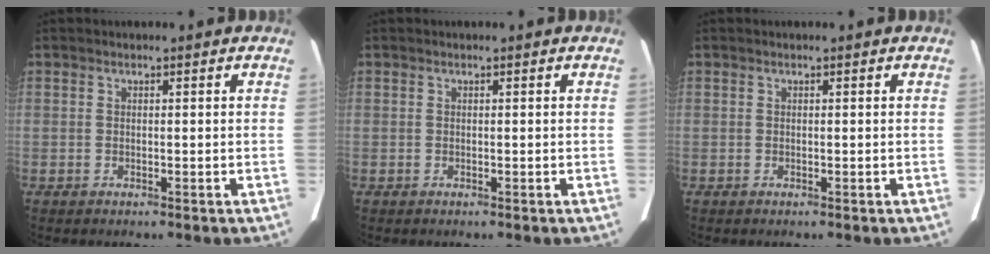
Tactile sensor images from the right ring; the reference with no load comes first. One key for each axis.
{"total": 0.0}
{"total": 0.0}